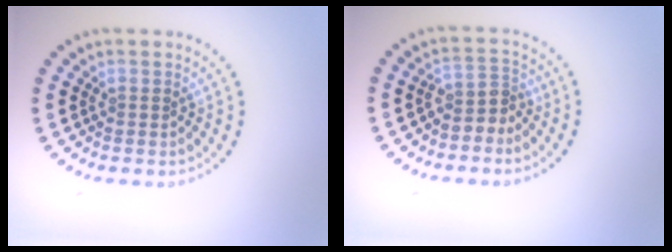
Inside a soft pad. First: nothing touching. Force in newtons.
{"total": 2.1, "press": 1.5, "slide": 1.5}